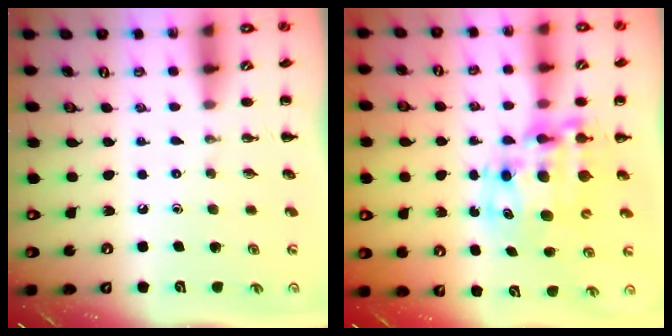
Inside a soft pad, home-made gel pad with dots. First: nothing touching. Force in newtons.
{"total": 11.1, "press": 10.8, "slide": 2.7}